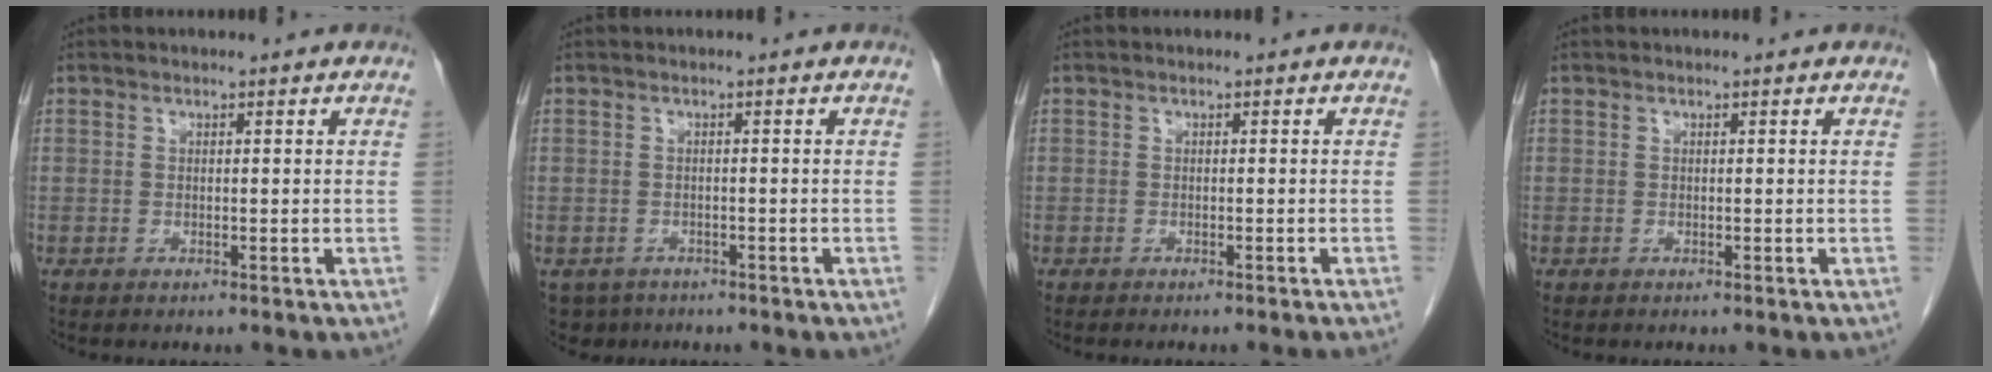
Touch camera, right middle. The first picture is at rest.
{"total": 3.9, "force": [-2.7, 2.8, 0.5], "torque": [-0.005, 0.001, -0.039]}
{"total": 2.4, "force": [-2.1, -0.5, 1.1], "torque": [-0.012, 0.006, -0.025]}
{"total": 0.0}